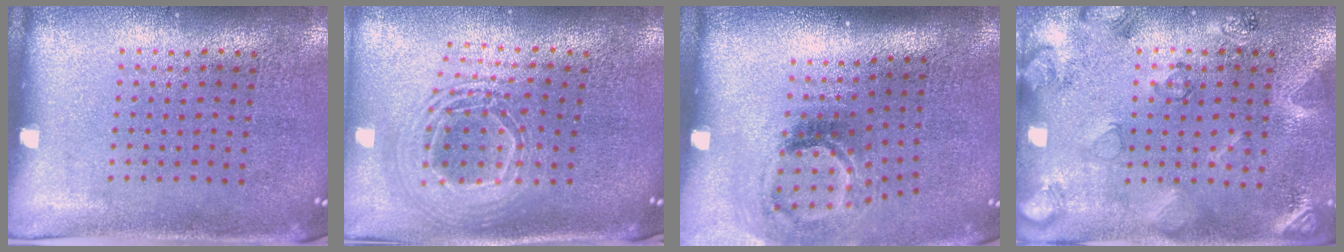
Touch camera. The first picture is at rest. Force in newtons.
{"total": 2.2, "press": 1.8, "slide": 1.4}
{"total": 2.1, "press": 1.3, "slide": 1.6}
{"total": 2.1, "press": 1.8, "slide": 1.0}